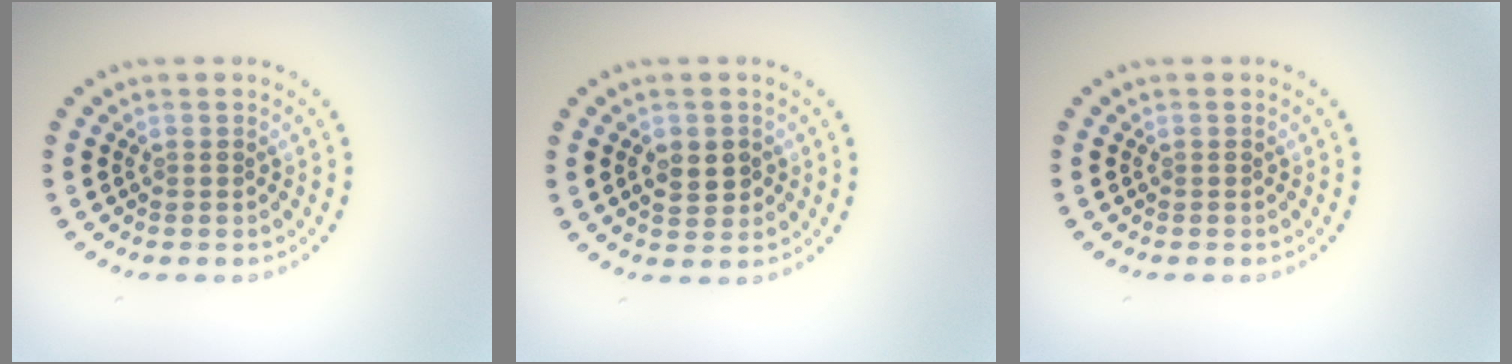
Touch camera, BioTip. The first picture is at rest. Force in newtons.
{"total": 2.4, "press": 2.3, "slide": 0.3}
{"total": 0.0}